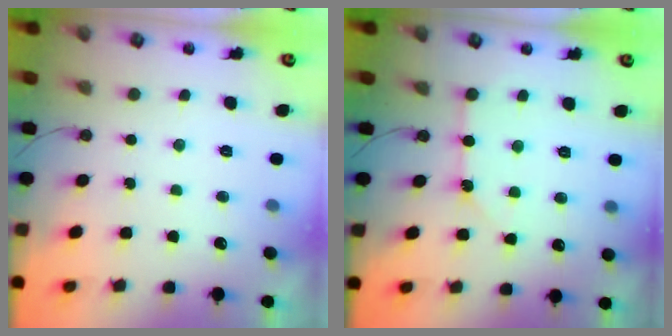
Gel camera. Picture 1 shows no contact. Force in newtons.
{"total": 2.5, "press": 2.5, "slide": 0.3}